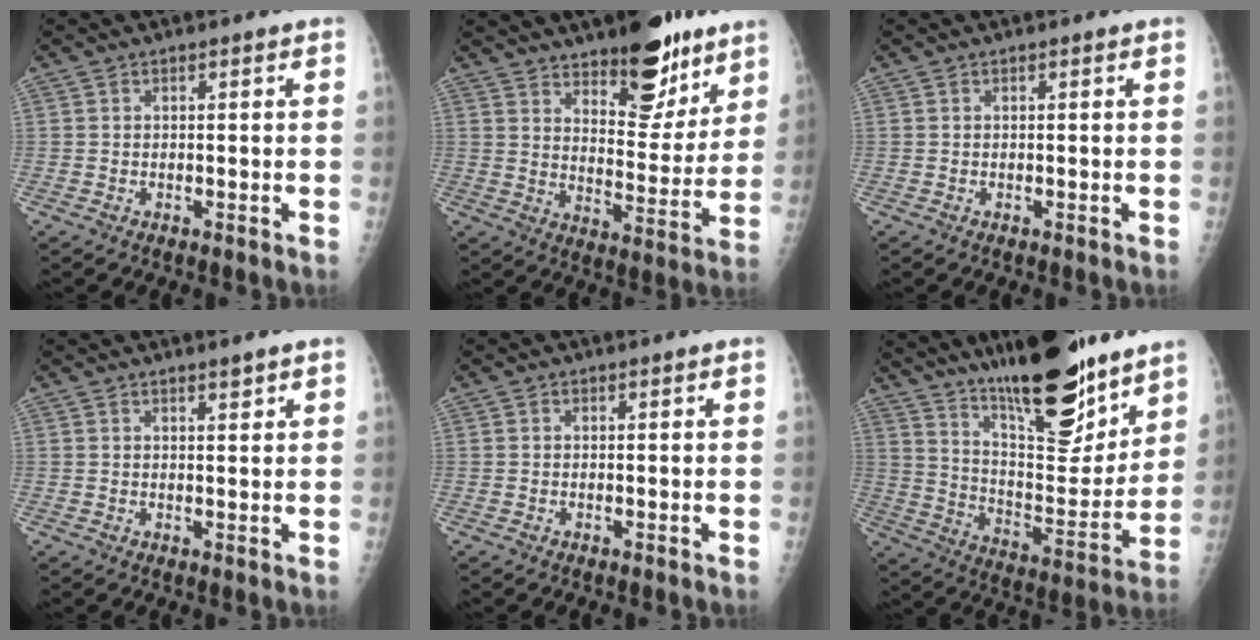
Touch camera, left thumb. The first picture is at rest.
{"total": 18.5, "force": [12.6, 7.5, 11.2], "torque": [-0.106, -0.079, 0.188]}
{"total": 0.0}
{"total": 1.6, "force": [1.3, 0.2, 1.0], "torque": [-0.012, -0.009, 0.021]}
{"total": 0.0}
{"total": 25.5, "force": [18.6, 7.1, 16.0], "torque": [-0.213, -0.096, 0.302]}